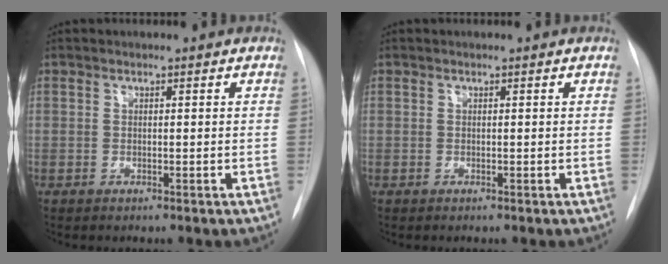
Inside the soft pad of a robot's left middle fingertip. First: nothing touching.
{"total": 0.0}